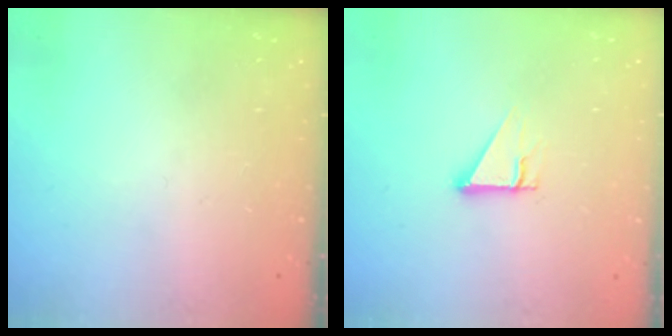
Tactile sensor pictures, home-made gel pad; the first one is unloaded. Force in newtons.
{"total": 2.7, "press": 2.7, "slide": 0.1}